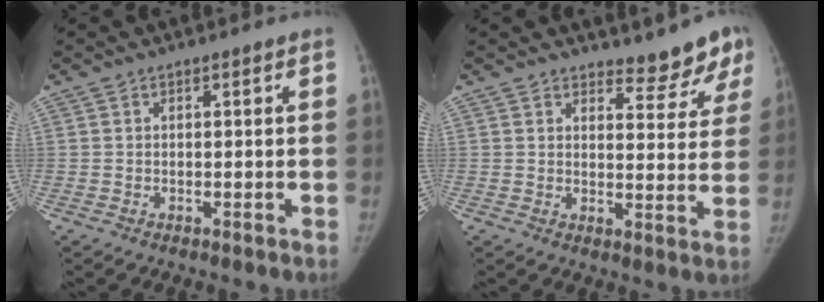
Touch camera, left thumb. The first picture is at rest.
{"total": 7.3, "force": [6.6, 2.9, 1.5], "torque": [0.019, -0.055, 0.070]}